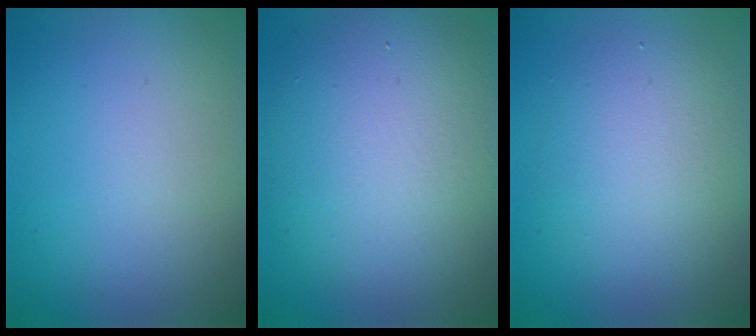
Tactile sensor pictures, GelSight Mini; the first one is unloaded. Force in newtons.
{"total": 9.4, "press": 9.3, "slide": 1.0}
{"total": 4.3, "press": 4.3, "slide": 0.1}